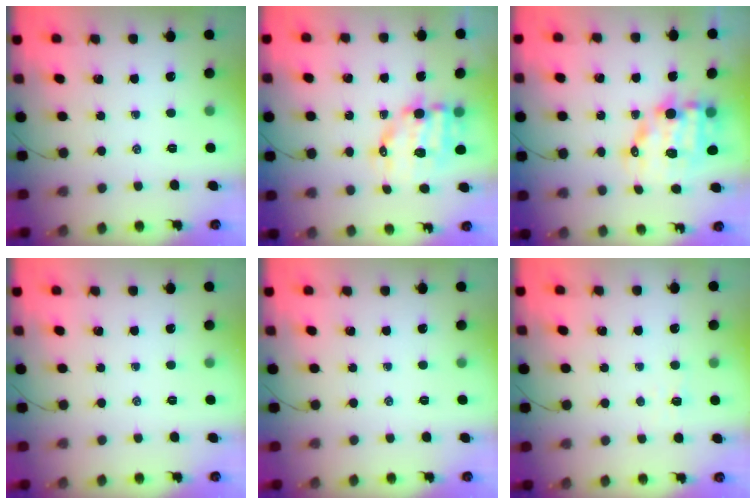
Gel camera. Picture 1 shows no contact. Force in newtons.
{"total": 9.9, "press": 9.6, "slide": 2.3}
{"total": 12.1, "press": 11.8, "slide": 3.0}
{"total": 0.0}
{"total": 0.0}
{"total": 1.6, "press": 1.6, "slide": 0.5}